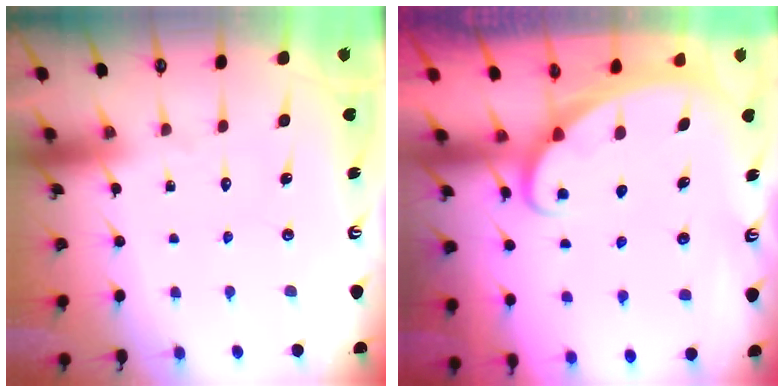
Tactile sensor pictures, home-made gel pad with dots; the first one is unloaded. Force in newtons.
{"total": 1.7, "press": 1.7, "slide": 0.1}